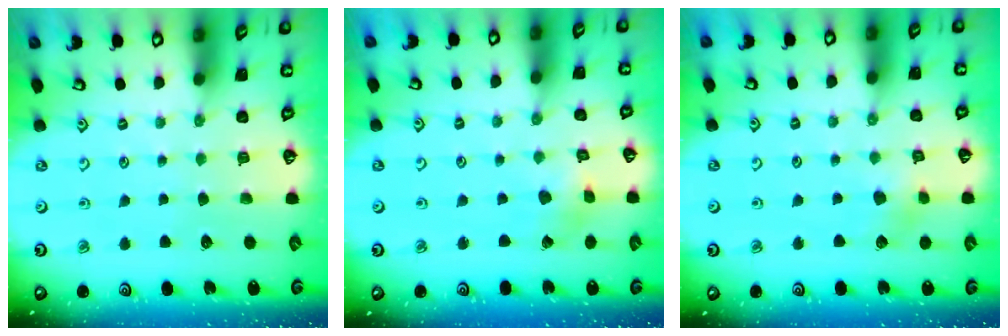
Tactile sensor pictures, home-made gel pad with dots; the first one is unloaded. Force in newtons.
{"total": 2.0, "press": 2.0, "slide": 0.3}
{"total": 5.4, "press": 5.4, "slide": 0.5}